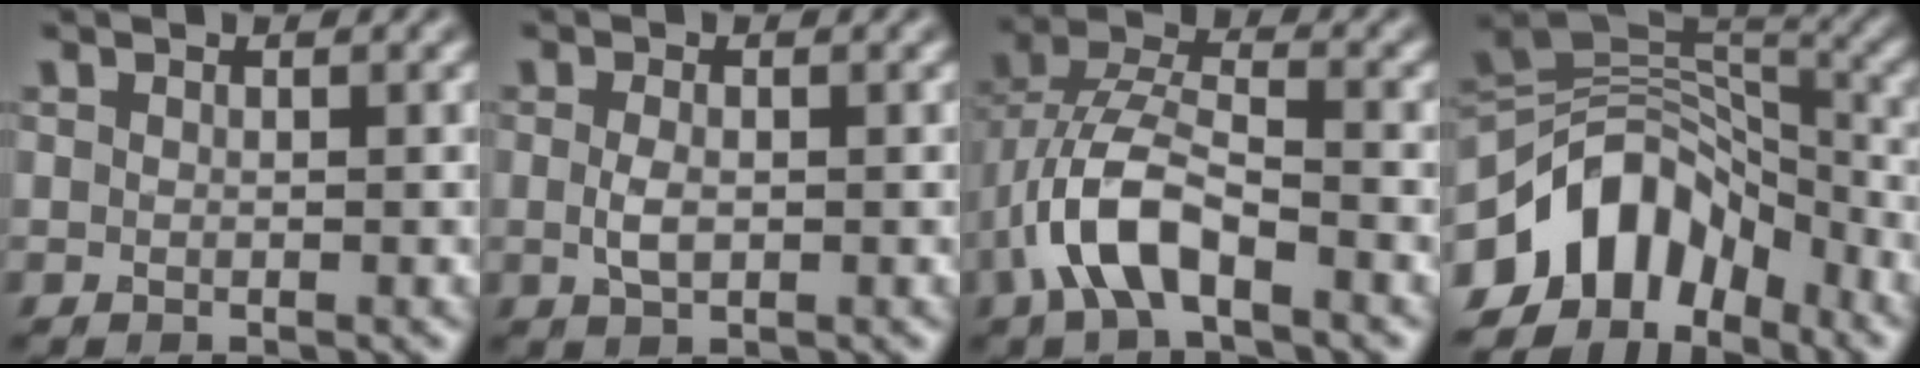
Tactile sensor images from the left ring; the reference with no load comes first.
{"total": 1.7, "force": [-0.1, 0.9, 1.5], "torque": [-0.036, -0.004, -0.001]}
{"total": 6.7, "force": [-3.2, 2.7, 5.2], "torque": [-0.107, 0.008, -0.067]}
{"total": 10.1, "force": [-5.4, 6.3, 5.7], "torque": [-0.086, 0.021, -0.113]}